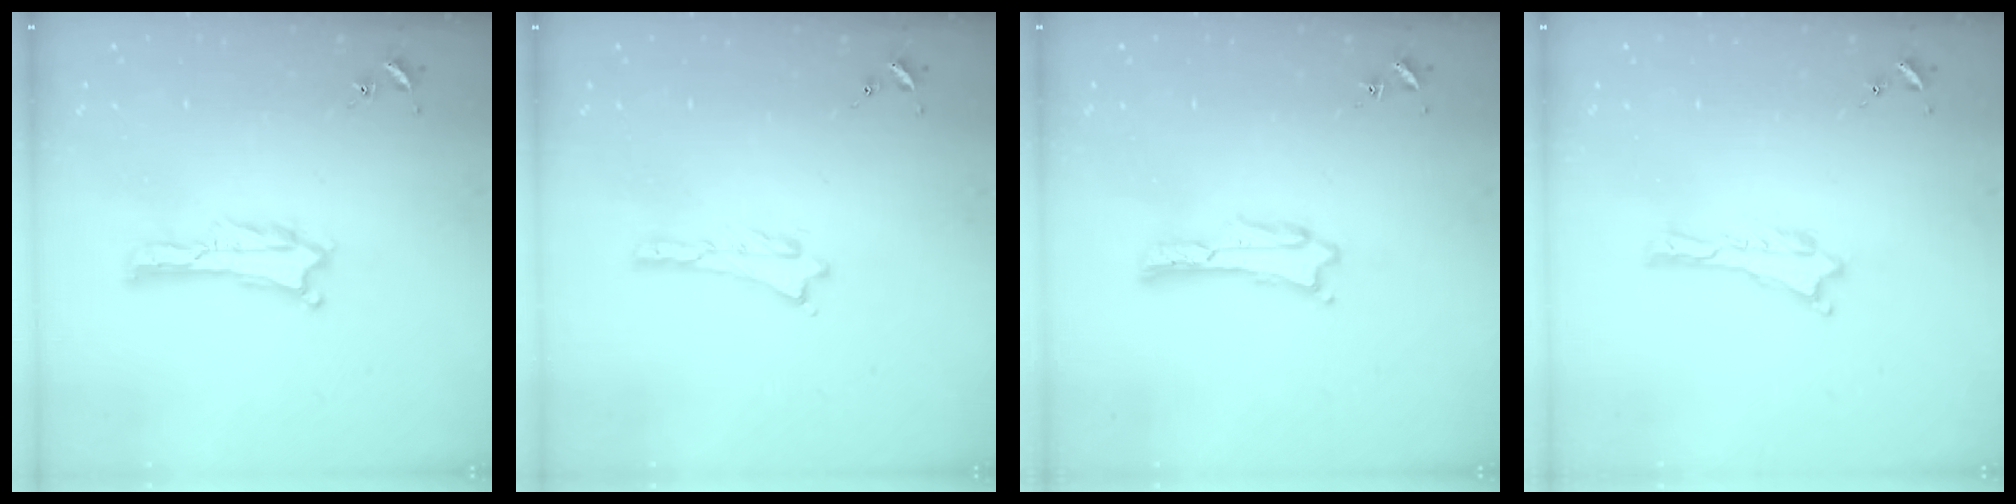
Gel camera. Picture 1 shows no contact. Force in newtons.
{"total": 0.0}
{"total": 1.1, "press": 1.1, "slide": 0.0}
{"total": 0.0}